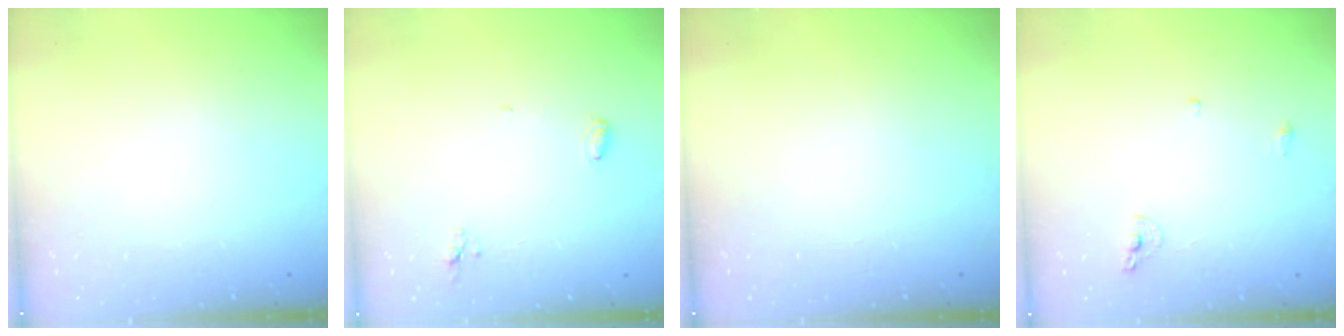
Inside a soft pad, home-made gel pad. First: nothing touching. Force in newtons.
{"total": 4.6, "press": 4.4, "slide": 1.1}
{"total": 0.0}
{"total": 6.6, "press": 6.6, "slide": 0.7}